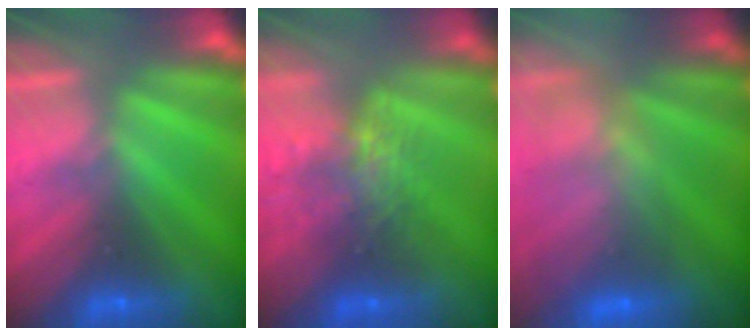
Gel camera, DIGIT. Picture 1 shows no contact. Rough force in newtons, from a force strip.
{"total": 7.6}
{"total": 6.1}